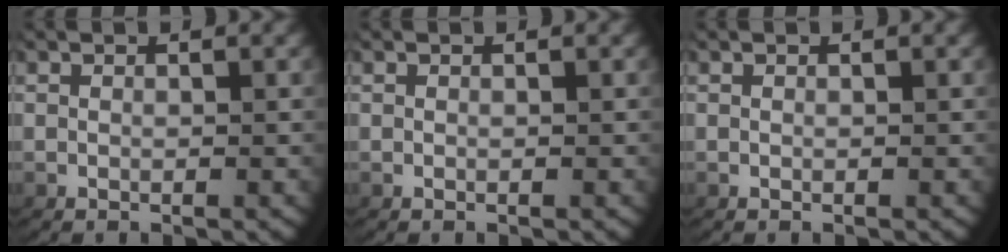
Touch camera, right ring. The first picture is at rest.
{"total": 0.0}
{"total": 0.0}